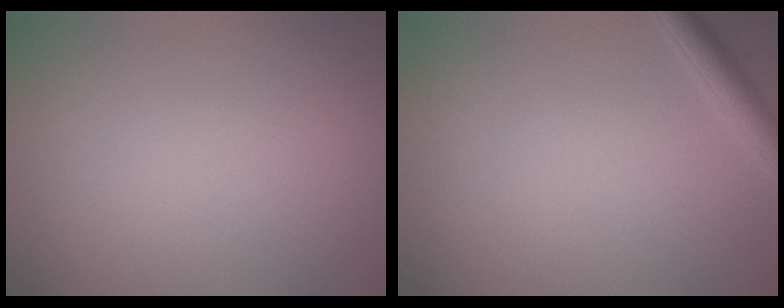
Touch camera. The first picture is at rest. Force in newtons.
{"total": 2.0, "press": 2.0, "slide": 0.1}